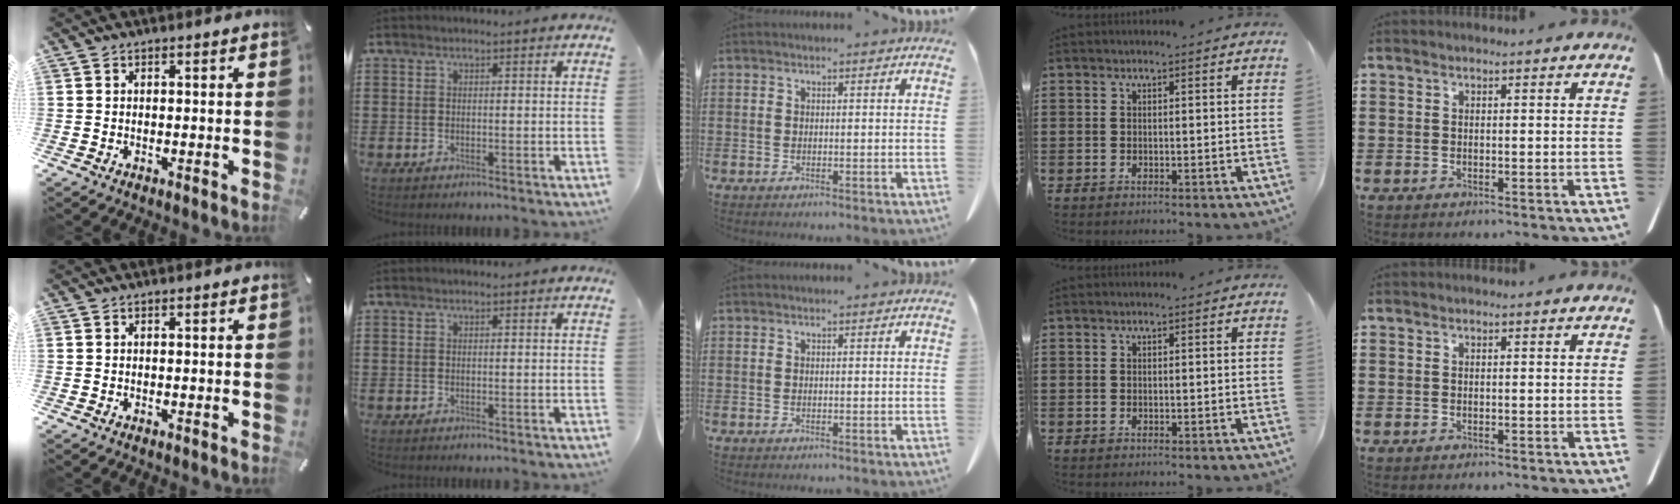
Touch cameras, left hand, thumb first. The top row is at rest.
{}